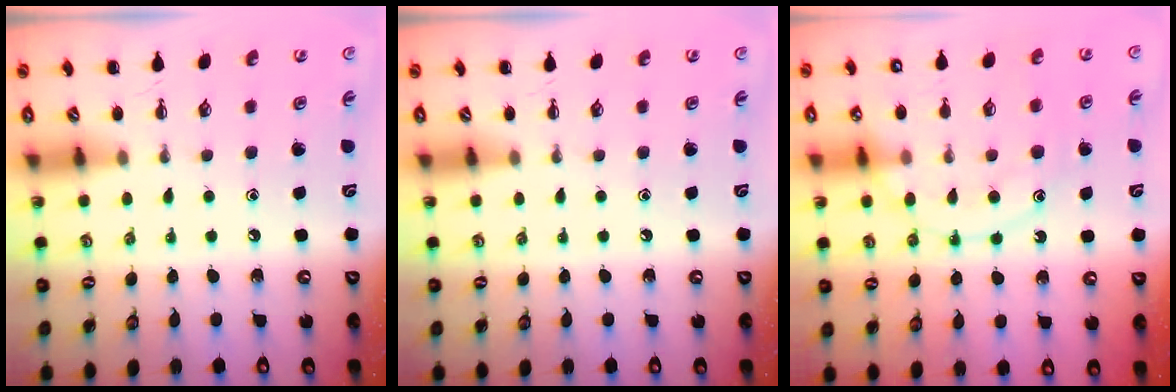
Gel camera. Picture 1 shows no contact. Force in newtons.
{"total": 0.0}
{"total": 12.7, "press": 12.6, "slide": 1.0}